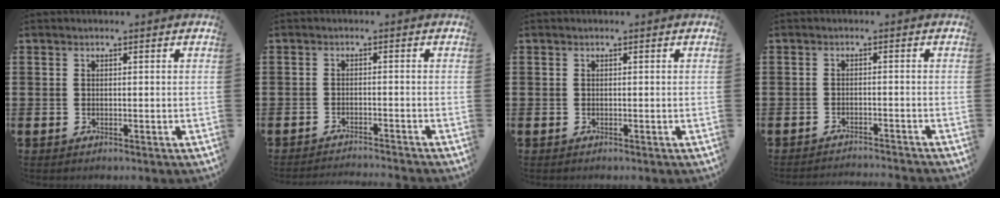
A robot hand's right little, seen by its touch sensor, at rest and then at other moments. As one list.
[{"total": 1.6, "force": [-1.6, -0.3, 0.0], "torque": [0.000, 0.004, -0.032]}, {"total": 0.0}, {"total": 1.6, "force": [-1.6, -0.3, 0.0], "torque": [0.000, 0.004, -0.033]}]